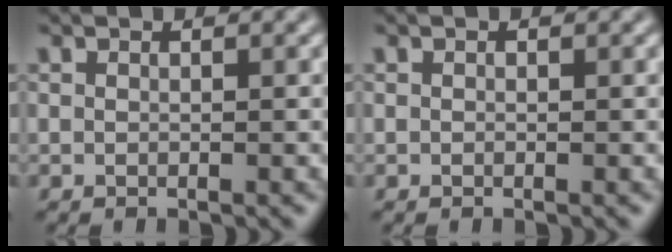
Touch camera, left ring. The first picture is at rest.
{"total": 0.0}